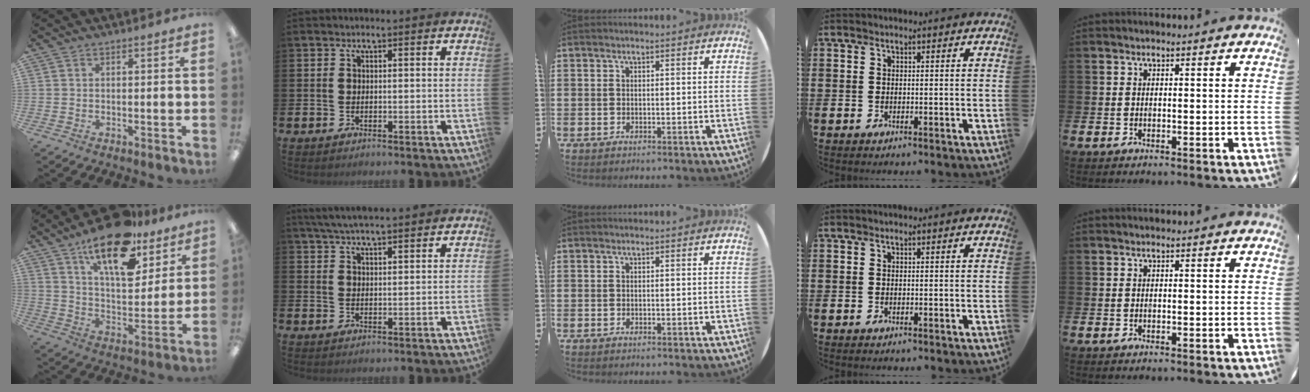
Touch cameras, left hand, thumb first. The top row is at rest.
{"thumb": {"total": 19.0, "force": [13.2, 7.8, 11.3], "torque": [-0.187, -0.068, 0.222]}, "index": {"total": 4.8, "force": [4.6, 0.2, 1.4], "torque": [-0.046, -0.009, 0.086]}}